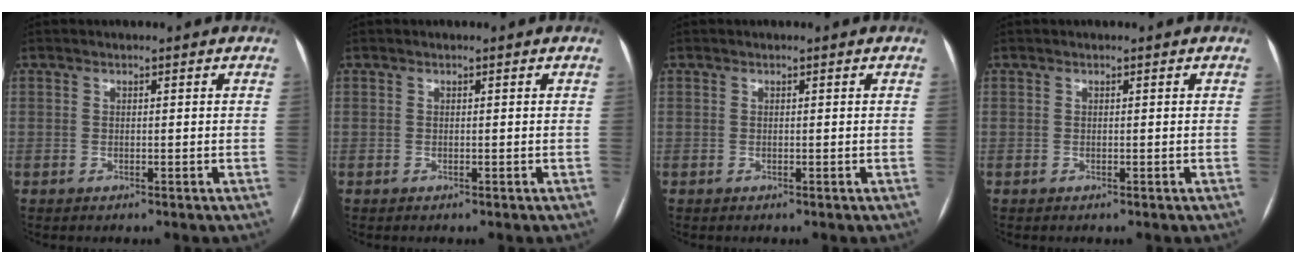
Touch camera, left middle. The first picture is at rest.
{"total": 0.0}
{"total": 0.0}
{"total": 0.0}